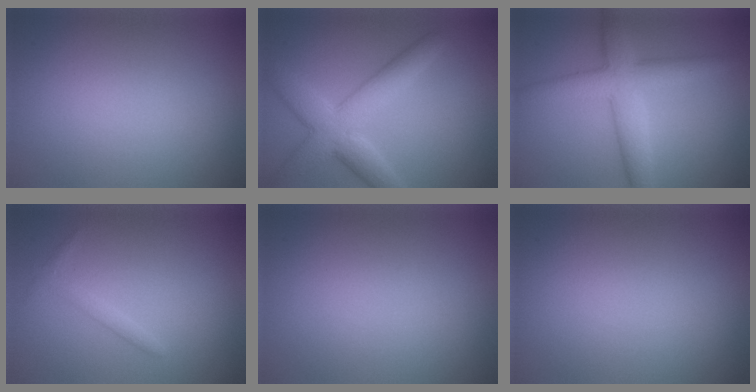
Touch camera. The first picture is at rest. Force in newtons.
{"total": 6.0, "press": 6.0, "slide": 0.2}
{"total": 5.3, "press": 5.3, "slide": 0.1}
{"total": 1.1, "press": 1.1, "slide": 0.1}
{"total": 0.0}
{"total": 0.0}